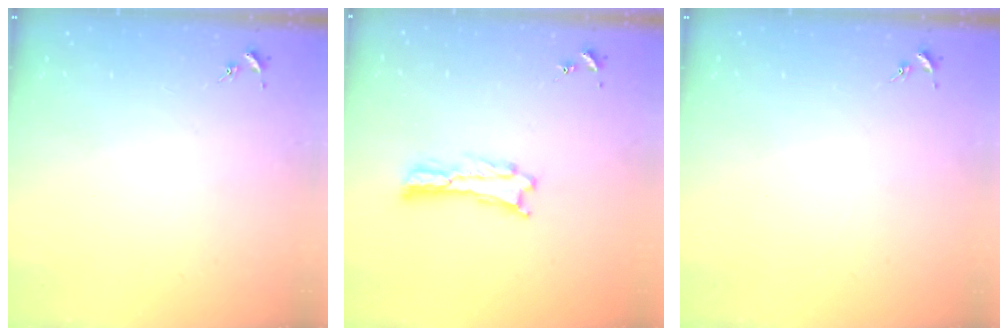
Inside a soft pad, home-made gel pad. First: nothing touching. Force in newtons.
{"total": 0.6, "press": 0.5, "slide": 0.2}
{"total": 0.0}